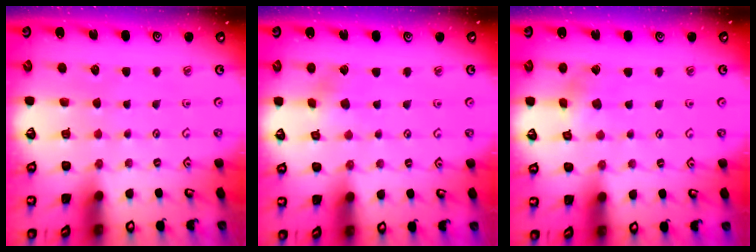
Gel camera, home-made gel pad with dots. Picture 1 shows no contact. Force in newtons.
{"total": 2.7, "press": 2.7, "slide": 0.3}
{"total": 3.6, "press": 3.5, "slide": 0.4}